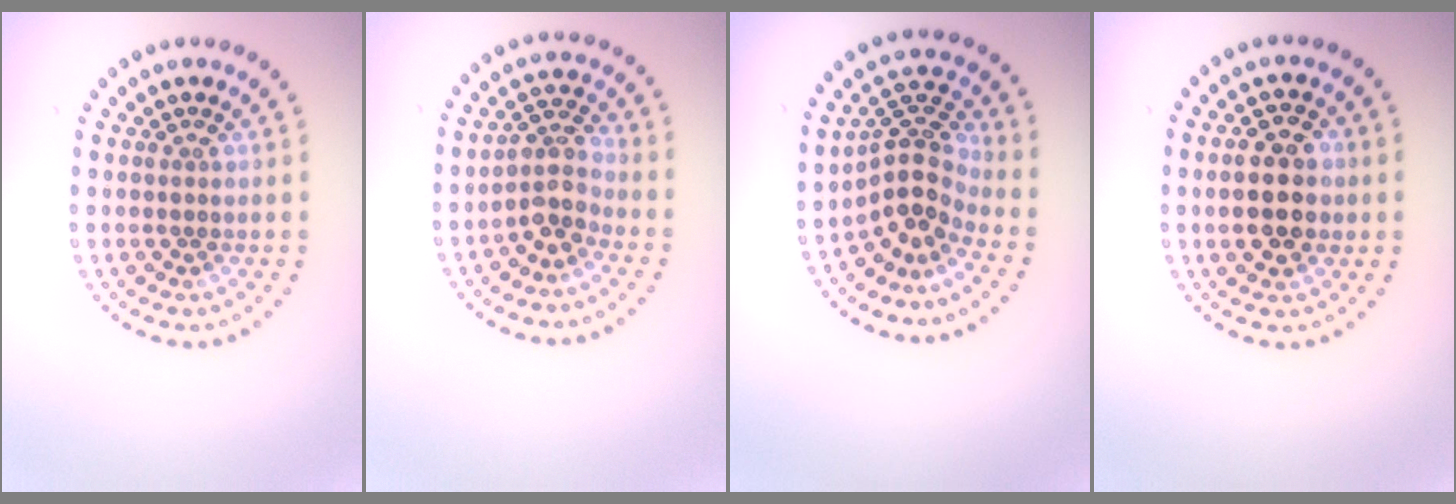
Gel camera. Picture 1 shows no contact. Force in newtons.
{"total": 3.2, "press": 2.5, "slide": 2.1}
{"total": 3.8, "press": 2.7, "slide": 2.8}
{"total": 5.0, "press": 5.0, "slide": 0.3}